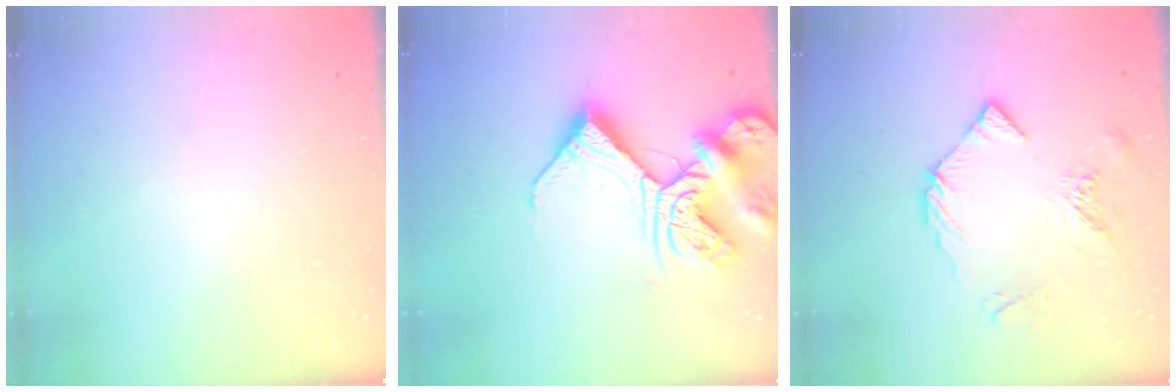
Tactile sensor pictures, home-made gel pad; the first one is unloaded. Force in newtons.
{"total": 14.8, "press": 14.7, "slide": 1.6}
{"total": 8.0, "press": 8.0, "slide": 0.8}